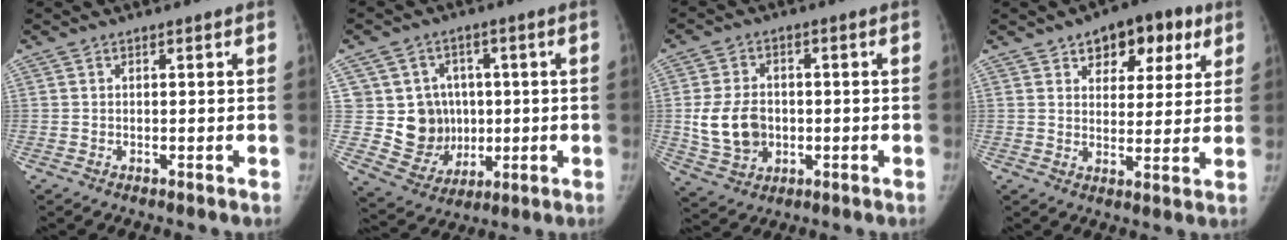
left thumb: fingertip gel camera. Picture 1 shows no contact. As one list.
[{"total": 12.0, "force": [0.9, 11.4, 3.9], "torque": [-0.015, 0.007, 0.037]}, {"total": 10.1, "force": [-0.8, 7.9, 6.2], "torque": [-0.097, 0.004, -0.003]}, {"total": 11.8, "force": [6.2, 7.0, 7.1], "torque": [-0.047, -0.014, 0.084]}]